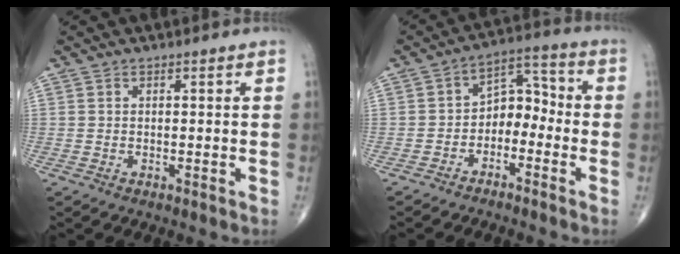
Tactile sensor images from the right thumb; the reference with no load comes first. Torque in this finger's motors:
{"motor_torque": [0.42, -0.32, -0.04, -0.19, 0.01]}